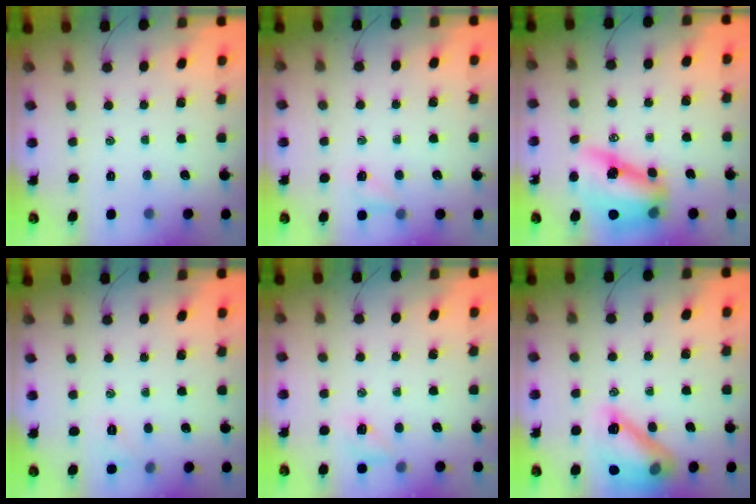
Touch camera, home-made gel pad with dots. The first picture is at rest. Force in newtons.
{"total": 4.2, "press": 4.0, "slide": 1.3}
{"total": 12.8, "press": 12.4, "slide": 3.5}
{"total": 4.7, "press": 4.5, "slide": 1.4}
{"total": 6.1, "press": 5.9, "slide": 1.6}
{"total": 15.7, "press": 15.6, "slide": 1.4}